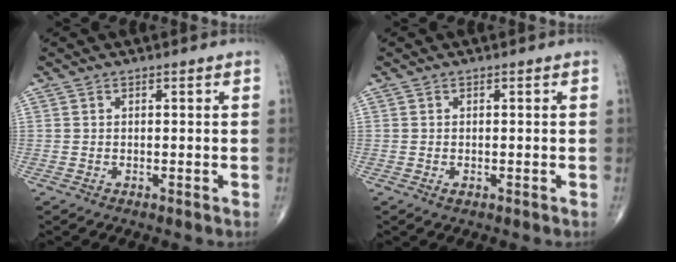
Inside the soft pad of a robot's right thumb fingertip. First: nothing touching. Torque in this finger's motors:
{"motor_torque": [-0.36, -0.13, -0.10, -0.04, 0.05]}